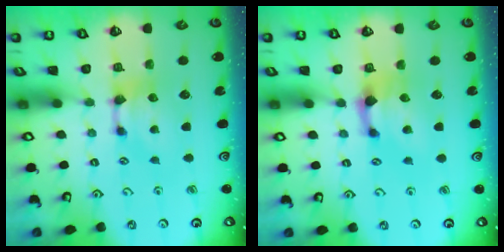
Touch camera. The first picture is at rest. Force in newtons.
{"total": 1.4, "press": 0.9, "slide": 1.1}